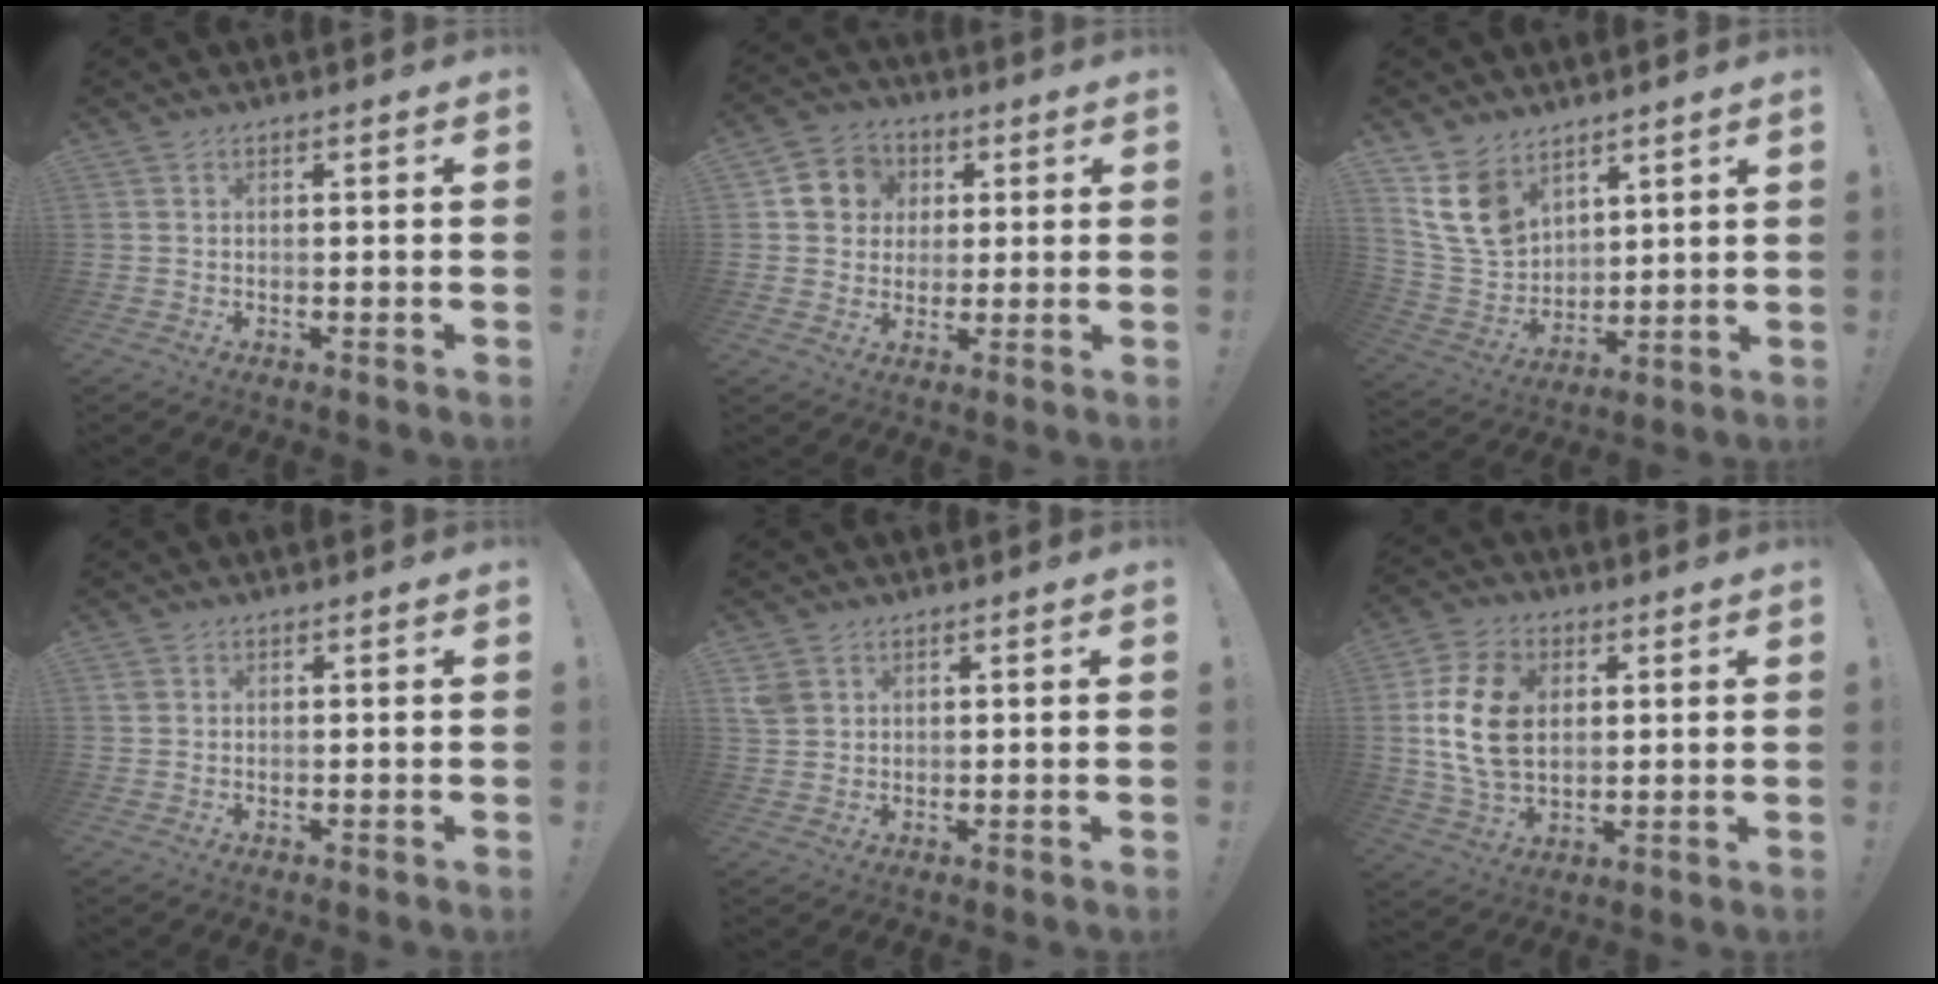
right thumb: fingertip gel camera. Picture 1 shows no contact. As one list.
[{"total": 8.8, "force": [1.6, 8.4, 2.2], "torque": [-0.021, -0.002, 0.035]}, {"total": 15.2, "force": [9.3, 9.8, 7.0], "torque": [-0.146, -0.050, 0.185]}, {"total": 1.5, "force": [0.6, 1.2, 0.6], "torque": [-0.008, 0.003, 0.012]}, {"total": 4.0, "force": [2.1, 3.1, 1.5], "torque": [-0.021, -0.004, 0.042]}, {"total": 16.9, "force": [2.7, 12.1, 11.5], "torque": [-0.225, 0.002, 0.051]}]